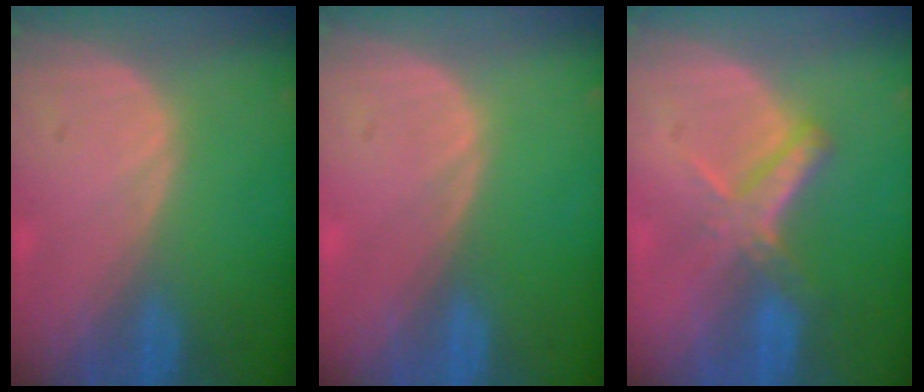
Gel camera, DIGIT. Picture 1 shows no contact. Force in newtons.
{"total": 0.0}
{"total": 5.5, "press": 4.9, "slide": 2.5}